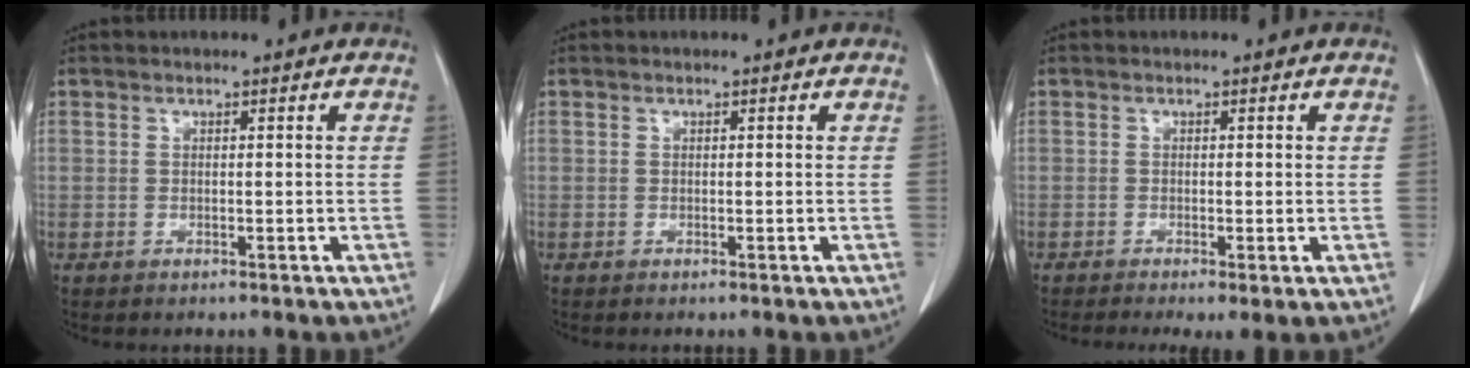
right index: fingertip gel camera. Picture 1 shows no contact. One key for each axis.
{"total": 0.0}
{"total": 3.1, "fx": -1.5, "fy": 0.8, "fz": 2.6, "tx": -0.042, "ty": -0.012, "tz": -0.024}